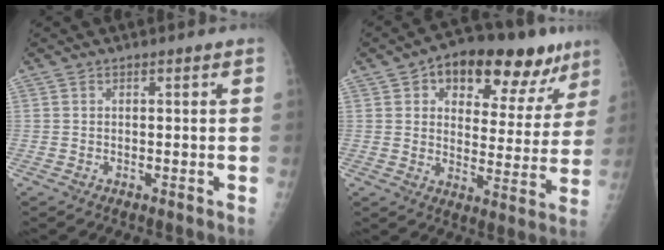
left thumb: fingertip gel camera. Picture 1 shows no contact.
{"total": 19.4, "force": [10.8, 10.2, 12.5], "torque": [-0.116, -0.015, 0.152]}